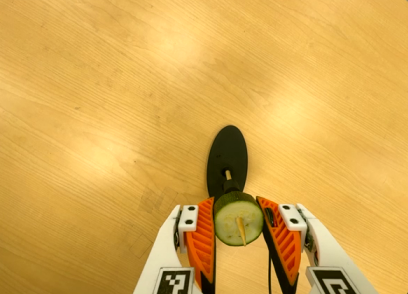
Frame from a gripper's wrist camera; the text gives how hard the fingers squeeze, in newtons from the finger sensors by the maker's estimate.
{"total": 10.9, "left": 9.4, "right": 12.4}